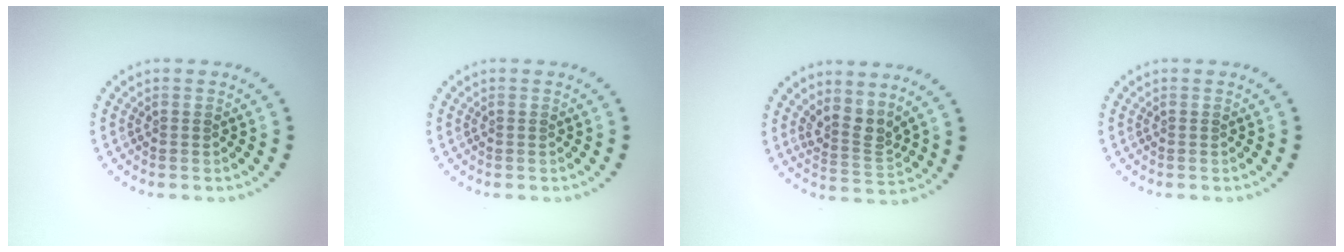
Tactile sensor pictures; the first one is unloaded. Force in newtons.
{"total": 0.0}
{"total": 2.8, "press": 2.0, "slide": 2.0}
{"total": 0.0}